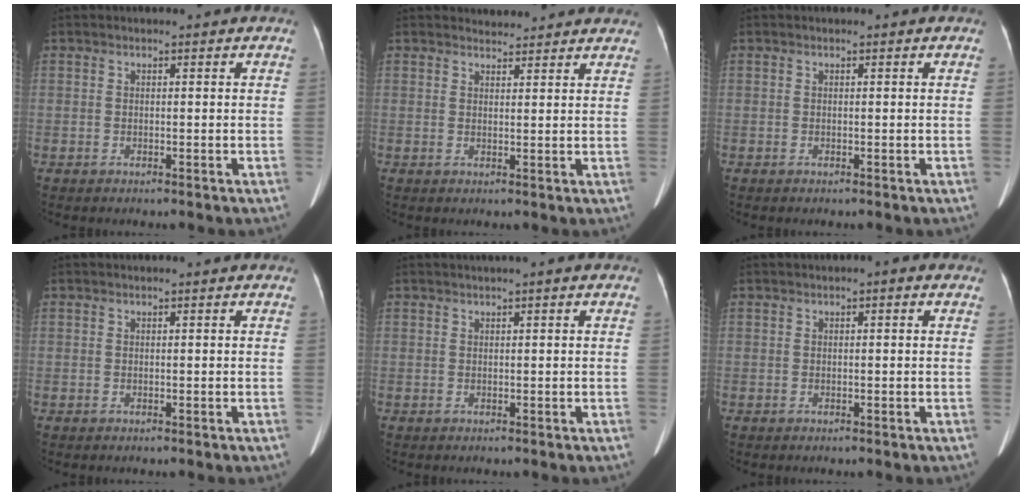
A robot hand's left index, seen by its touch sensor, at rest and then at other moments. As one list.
[{"total": 4.7, "force": [4.6, 0.9, 0.2], "torque": [-0.002, 0.015, 0.046]}, {"total": 0.0}, {"total": 0.0}, {"total": 1.4, "force": [0.8, 0.2, 1.2], "torque": [-0.022, 0.013, 0.010]}, {"total": 0.9, "force": [0.2, 0.4, 0.8], "torque": [-0.007, 0.005, -0.003]}]